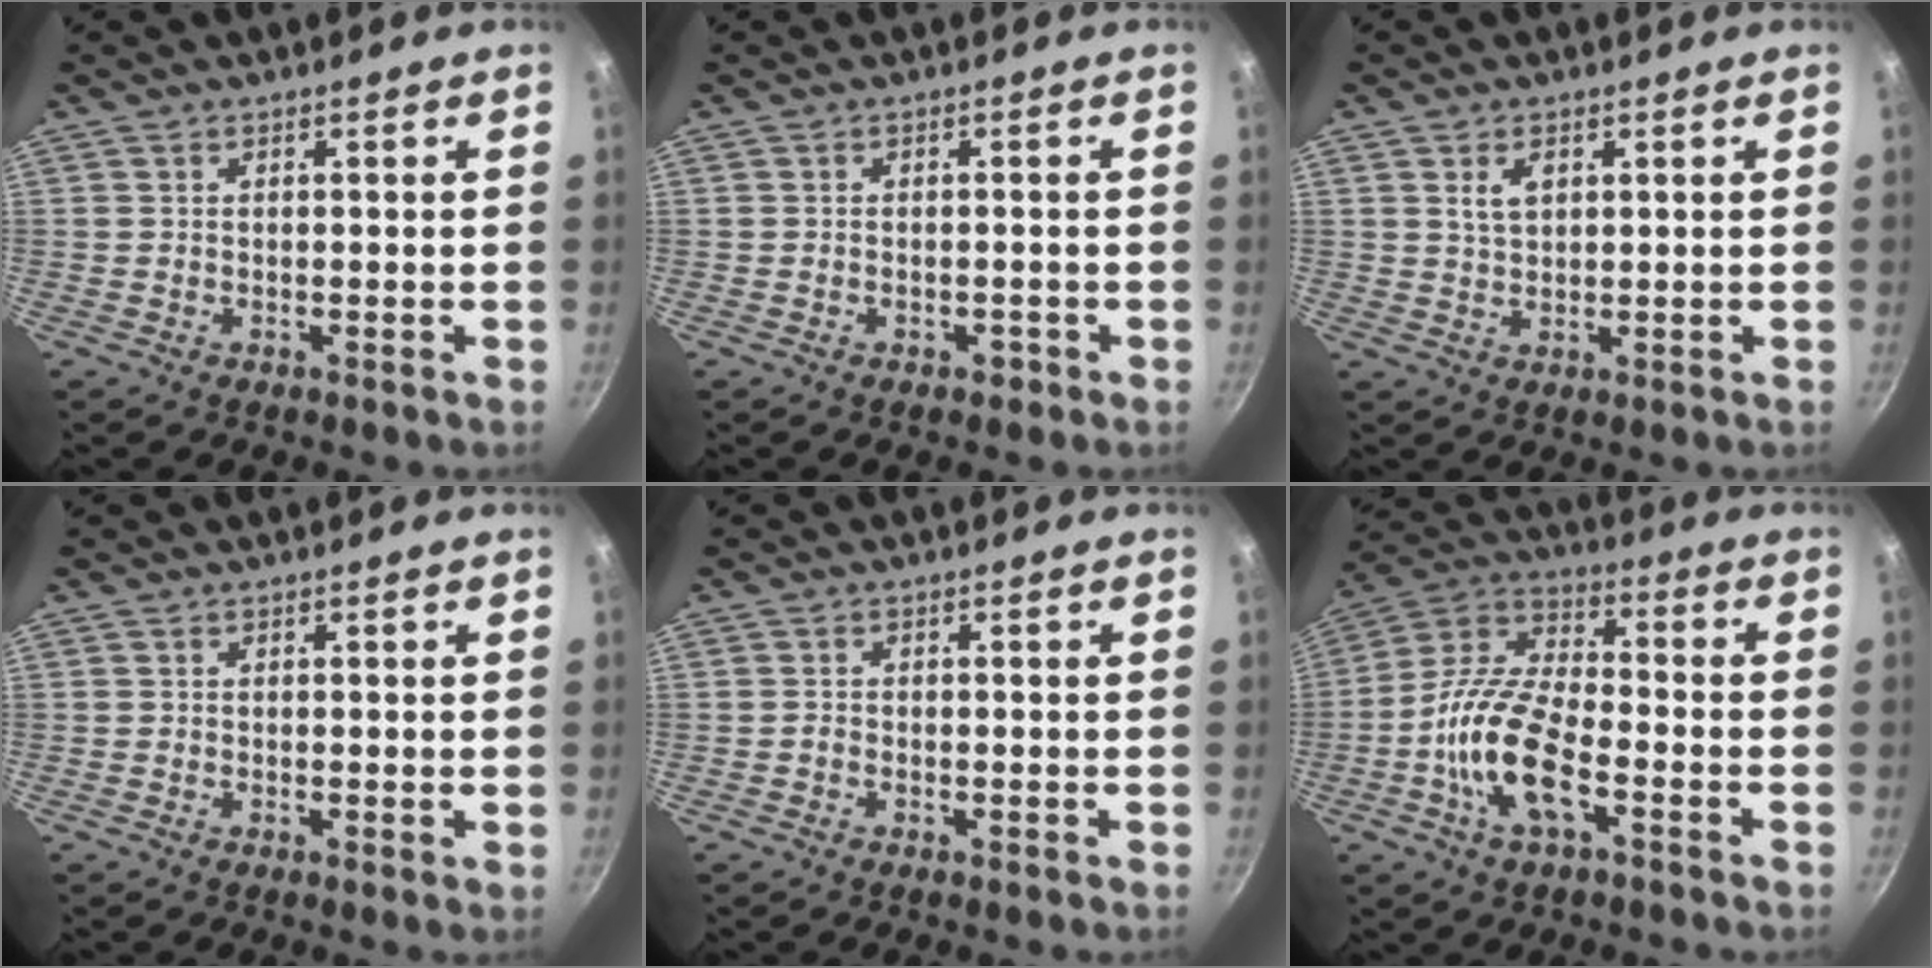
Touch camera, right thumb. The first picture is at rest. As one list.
[{"total": 1.3, "force": [-0.8, 0.8, 0.6], "torque": [-0.006, 0.009, -0.007]}, {"total": 5.4, "force": [1.2, 3.1, 4.2], "torque": [-0.069, 0.003, 0.024]}, {"total": 0.0}, {"total": 0.6, "force": [-0.4, 0.3, 0.2], "torque": [-0.005, 0.003, -0.012]}, {"total": 15.0, "force": [-5.0, 6.6, 12.4], "torque": [-0.232, 0.038, -0.112]}]